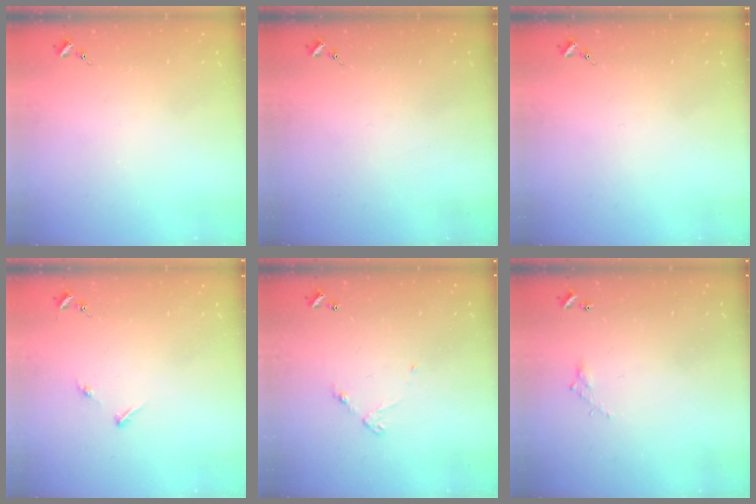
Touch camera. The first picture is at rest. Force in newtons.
{"total": 0.0}
{"total": 0.0}
{"total": 5.2, "press": 5.2, "slide": 0.6}
{"total": 4.5, "press": 4.5, "slide": 0.3}
{"total": 3.8, "press": 3.8, "slide": 0.2}